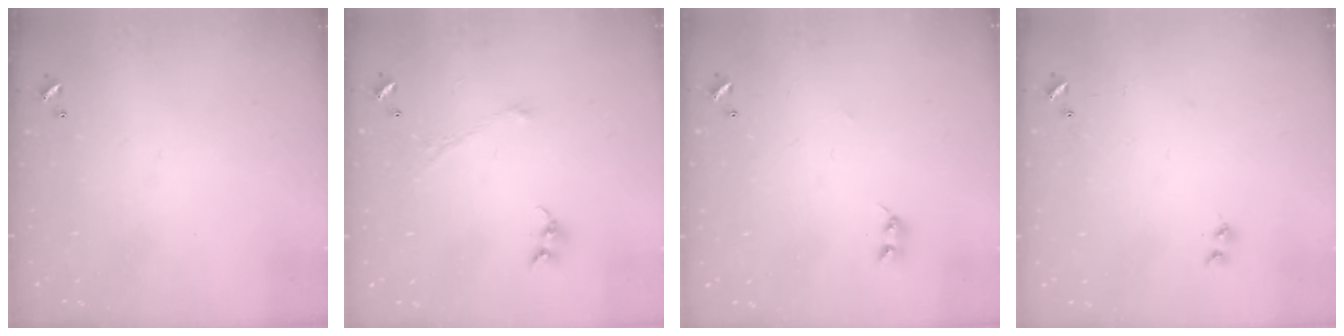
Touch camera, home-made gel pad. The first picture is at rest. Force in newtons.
{"total": 1.1, "press": 1.0, "slide": 0.6}
{"total": 2.2, "press": 2.2, "slide": 0.4}
{"total": 6.8, "press": 6.8, "slide": 0.6}